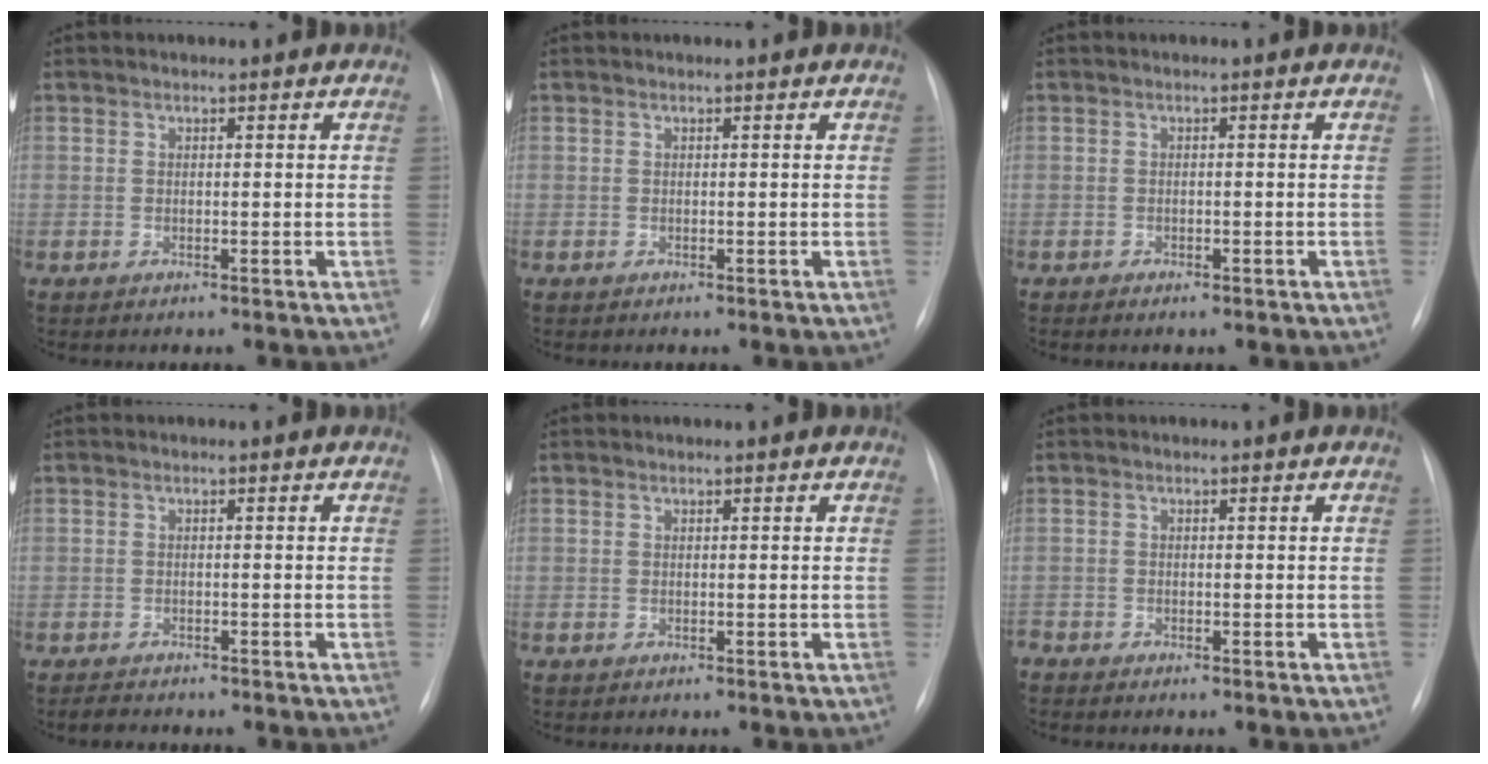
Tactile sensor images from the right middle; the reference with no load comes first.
{"total": 0.0}
{"total": 1.0, "force": [-0.7, 0.4, 0.7], "torque": [-0.013, -0.001, -0.005]}
{"total": 1.5, "force": [-1.4, 0.5, 0.3], "torque": [-0.010, -0.005, -0.020]}
{"total": 0.0}
{"total": 0.8, "force": [-0.8, 0.1, -0.1], "torque": [0.007, 0.000, -0.015]}